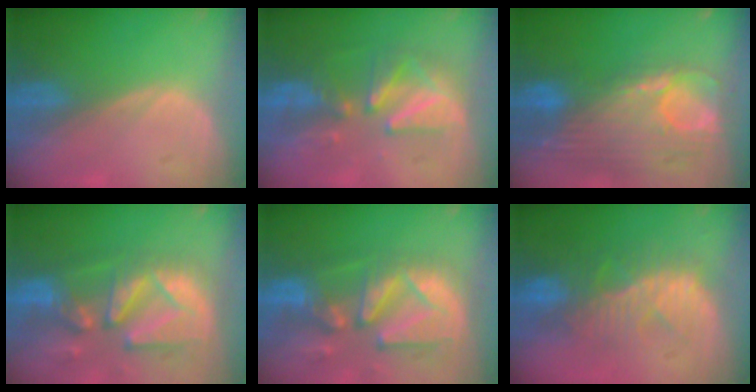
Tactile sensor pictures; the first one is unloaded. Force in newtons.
{"total": 8.0, "press": 7.9, "slide": 1.5}
{"total": 12.7, "press": 10.7, "slide": 6.7}
{"total": 13.1, "press": 11.4, "slide": 6.5}
{"total": 13.0, "press": 11.3, "slide": 6.5}
{"total": 10.0, "press": 9.0, "slide": 4.2}